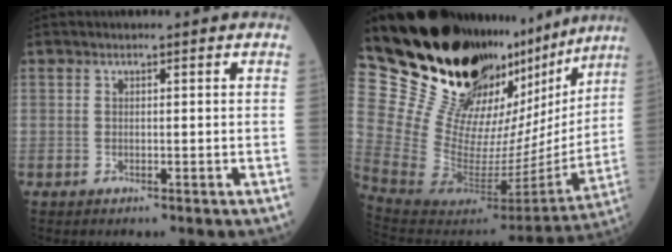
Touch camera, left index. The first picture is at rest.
{"total": 30.0, "force": [24.8, 10.4, 13.5], "torque": [-0.207, -0.042, 0.371]}